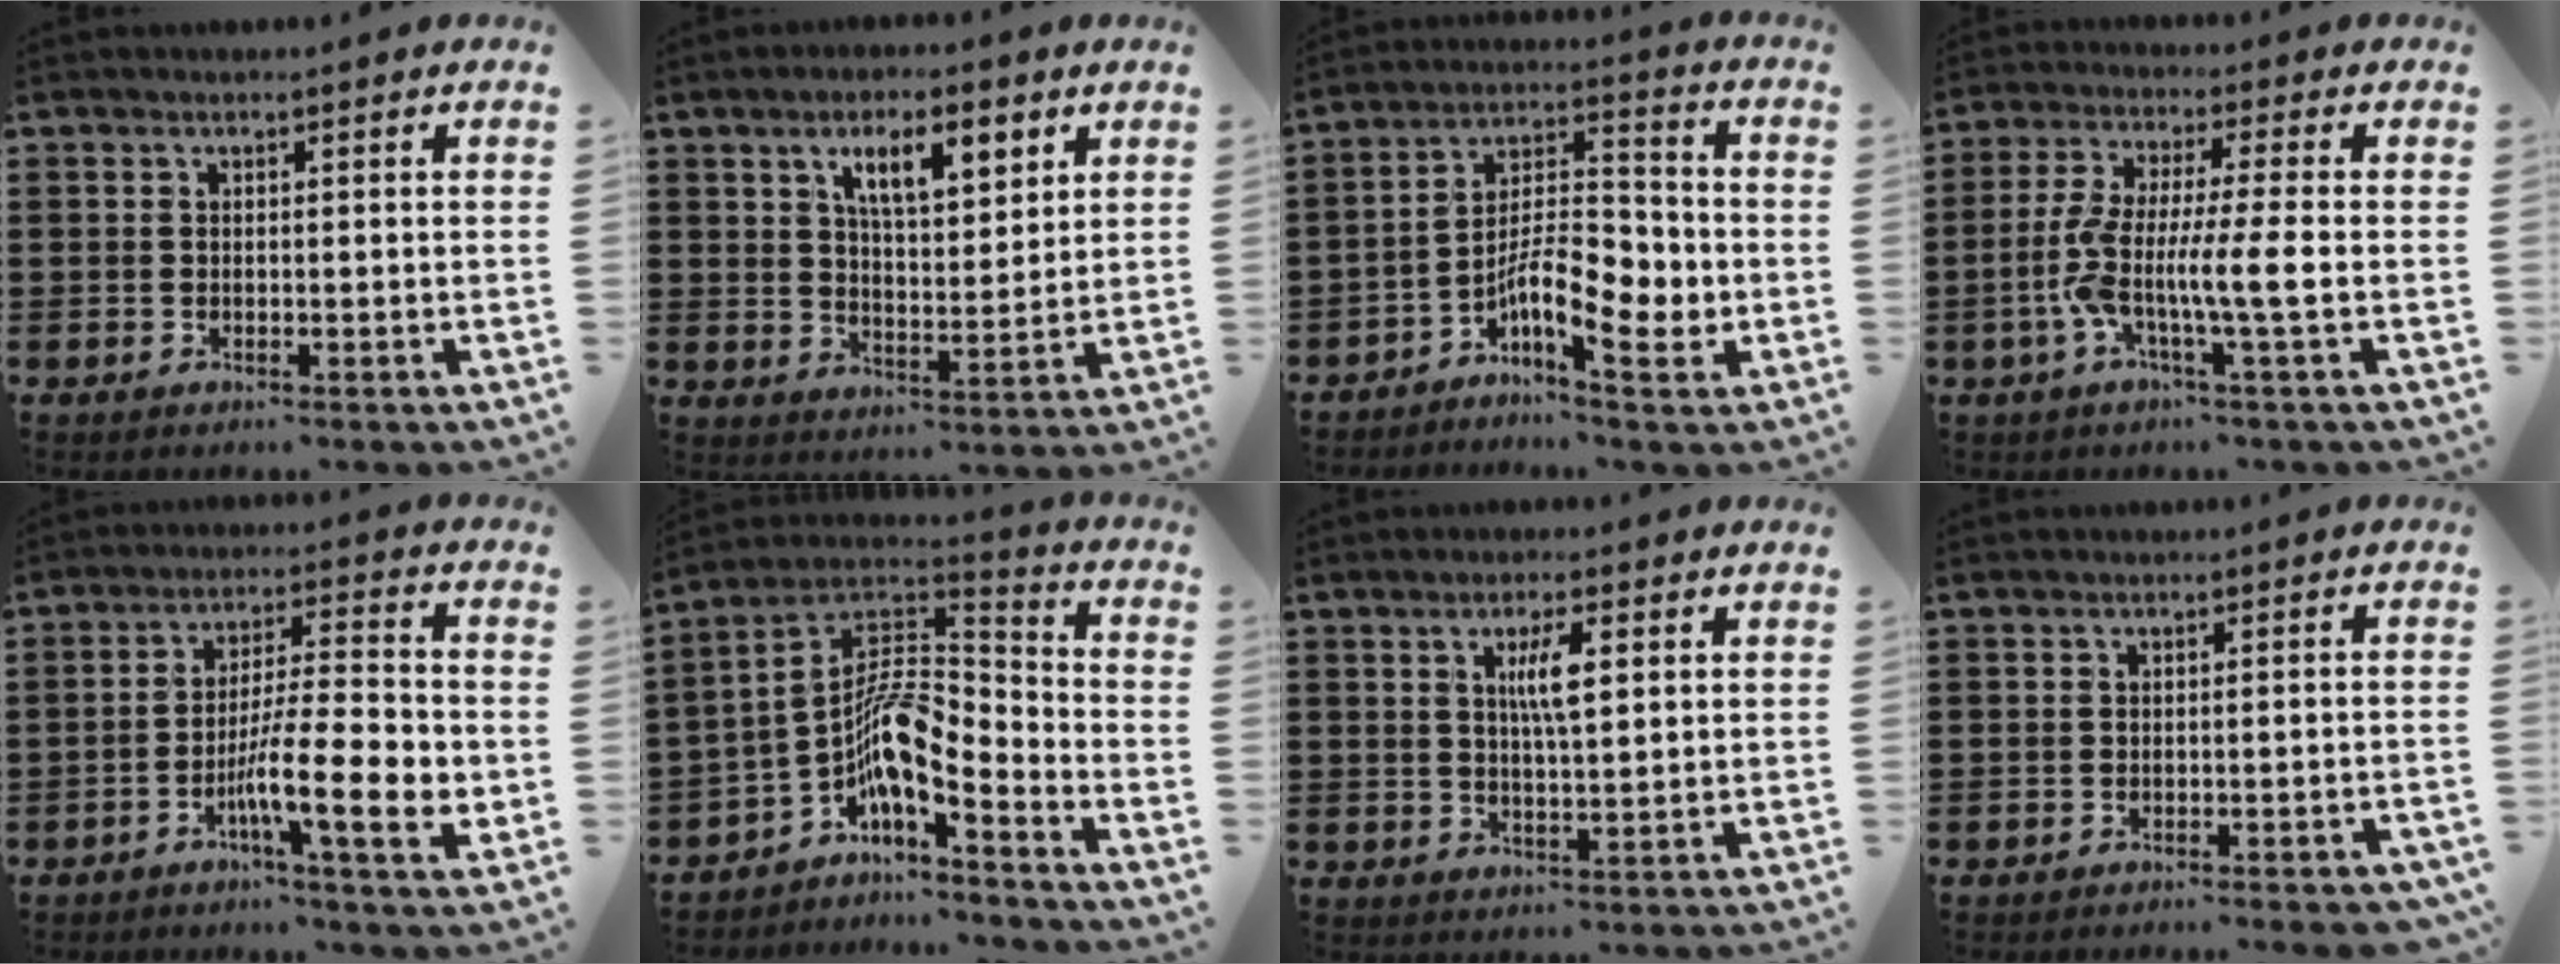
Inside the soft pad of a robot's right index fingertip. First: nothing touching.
{"total": 7.6, "force": [3.9, 2.5, 6.0], "torque": [-0.102, 0.001, 0.061]}
{"total": 9.4, "force": [-4.1, 3.1, 7.9], "torque": [-0.152, 0.003, -0.076]}
{"total": 9.0, "force": [-2.5, 0.5, 8.7], "torque": [-0.185, -0.014, -0.057]}
{"total": 12.1, "force": [-4.1, 2.0, 11.2], "torque": [-0.189, -0.006, -0.072]}
{"total": 8.6, "force": [-4.4, 2.7, 6.9], "torque": [-0.147, -0.019, -0.092]}
{"total": 4.6, "force": [1.3, 1.1, 4.3], "torque": [-0.087, 0.010, 0.018]}
{"total": 2.0, "force": [-1.8, 0.0, 1.0], "torque": [-0.018, 0.002, -0.035]}